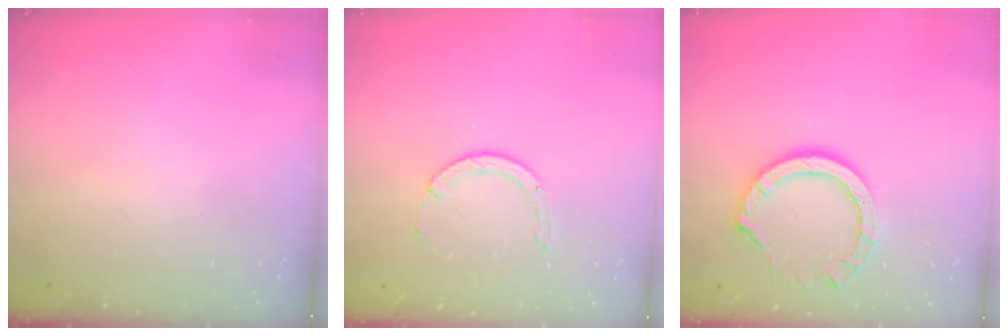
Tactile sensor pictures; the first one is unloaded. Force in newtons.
{"total": 3.6, "press": 3.6, "slide": 0.4}
{"total": 10.6, "press": 10.6, "slide": 0.9}